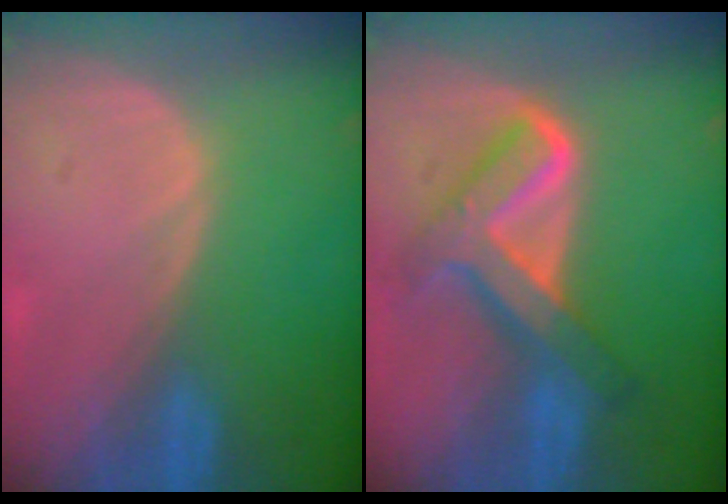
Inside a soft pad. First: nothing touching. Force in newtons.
{"total": 8.3, "press": 8.3, "slide": 0.6}